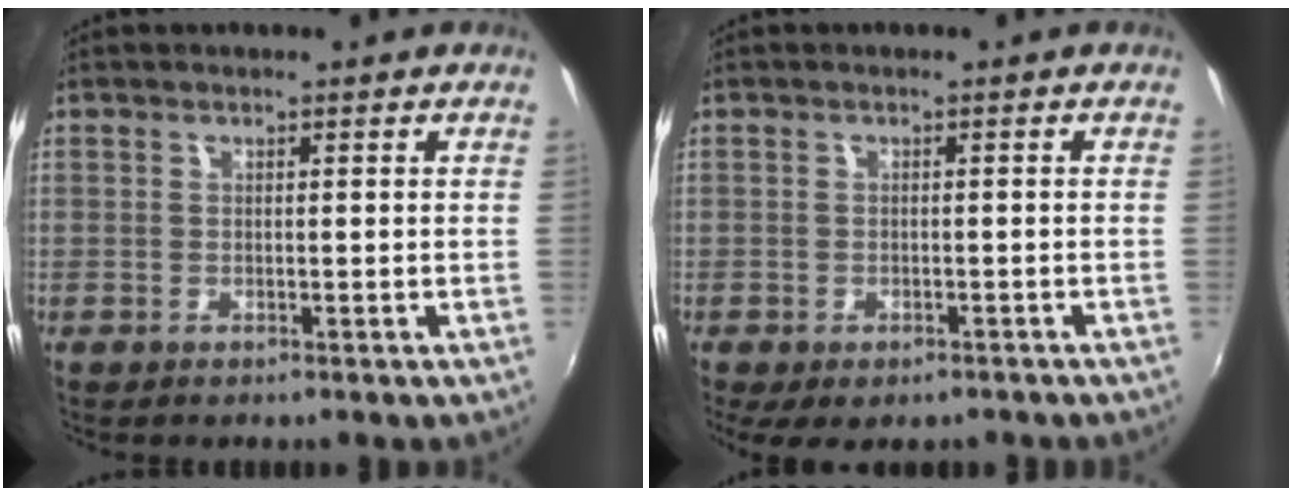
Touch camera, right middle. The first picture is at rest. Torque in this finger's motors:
{"motor_torque": [1.40, -0.74, 0.51, 0.15]}